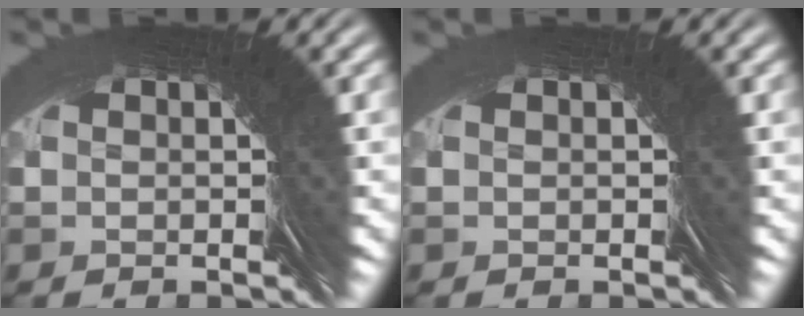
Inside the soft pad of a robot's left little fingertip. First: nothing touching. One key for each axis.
{"total": 0.0}